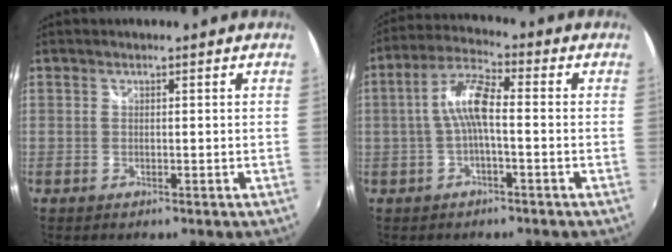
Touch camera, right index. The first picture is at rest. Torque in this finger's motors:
{"motor_torque": [0.65, -0.13, 0.59, 0.16]}